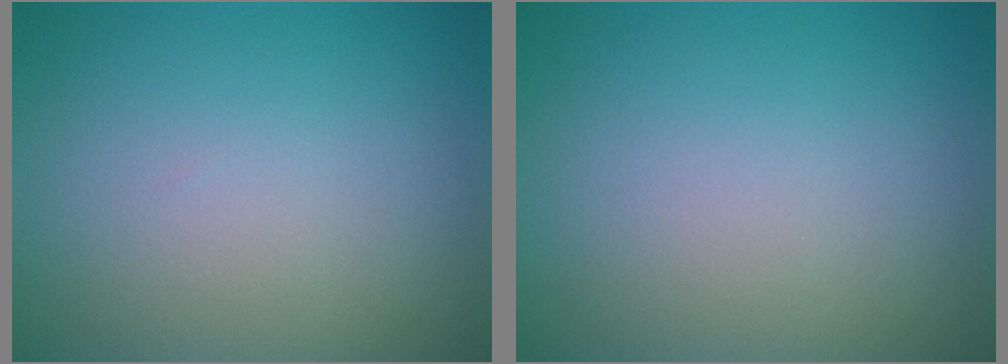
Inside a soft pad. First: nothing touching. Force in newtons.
{"total": 0.0}